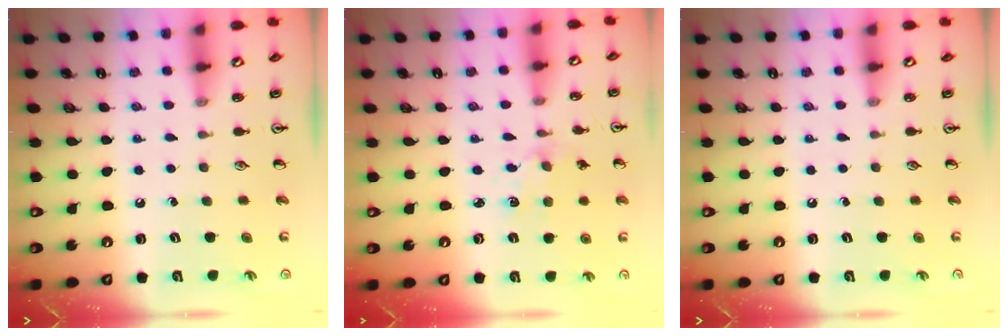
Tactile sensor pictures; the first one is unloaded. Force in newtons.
{"total": 2.7, "press": 2.7, "slide": 0.4}
{"total": 0.0}